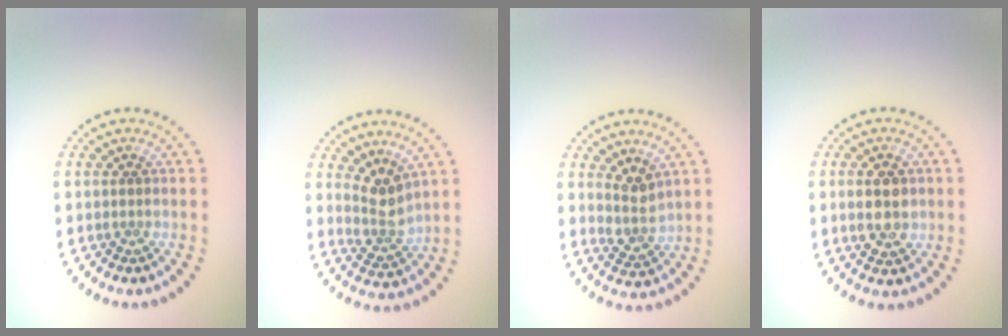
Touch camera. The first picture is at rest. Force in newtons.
{"total": 2.8, "press": 2.1, "slide": 1.8}
{"total": 2.2, "press": 1.8, "slide": 1.3}
{"total": 2.8, "press": 2.8, "slide": 0.2}